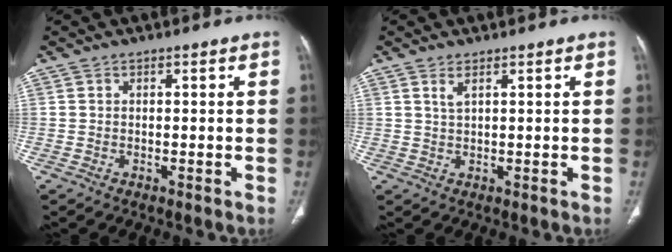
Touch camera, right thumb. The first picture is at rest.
{"total": 1.7, "force": [1.0, 0.4, 1.3], "torque": [-0.032, -0.003, 0.025]}